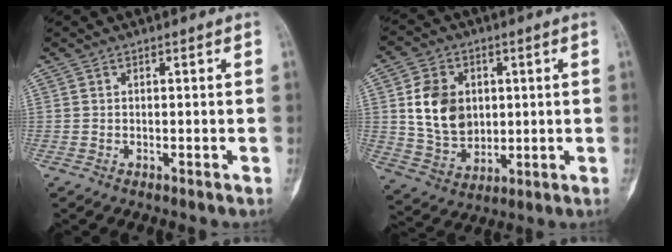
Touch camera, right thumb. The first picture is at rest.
{"total": 12.1, "force": [2.1, 9.3, 7.4], "torque": [-0.102, -0.012, 0.049]}